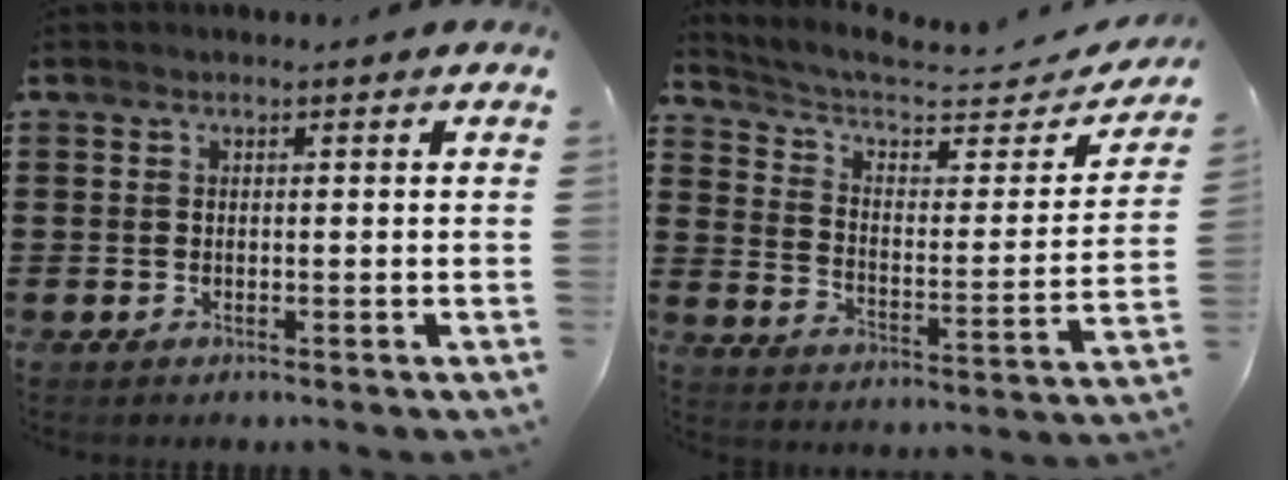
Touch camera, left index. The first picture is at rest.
{"total": 5.5, "force": [4.4, 1.8, 2.9], "torque": [-0.080, -0.031, 0.068]}